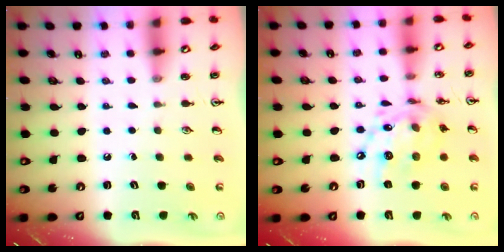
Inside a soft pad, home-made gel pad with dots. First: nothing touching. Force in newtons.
{"total": 14.8, "press": 14.8, "slide": 1.0}